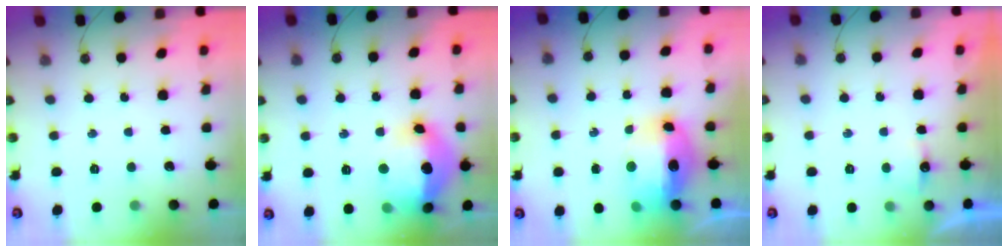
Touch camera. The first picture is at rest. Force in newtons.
{"total": 19.6, "press": 19.5, "slide": 1.8}
{"total": 15.8, "press": 15.7, "slide": 1.6}
{"total": 3.8, "press": 3.7, "slide": 0.7}